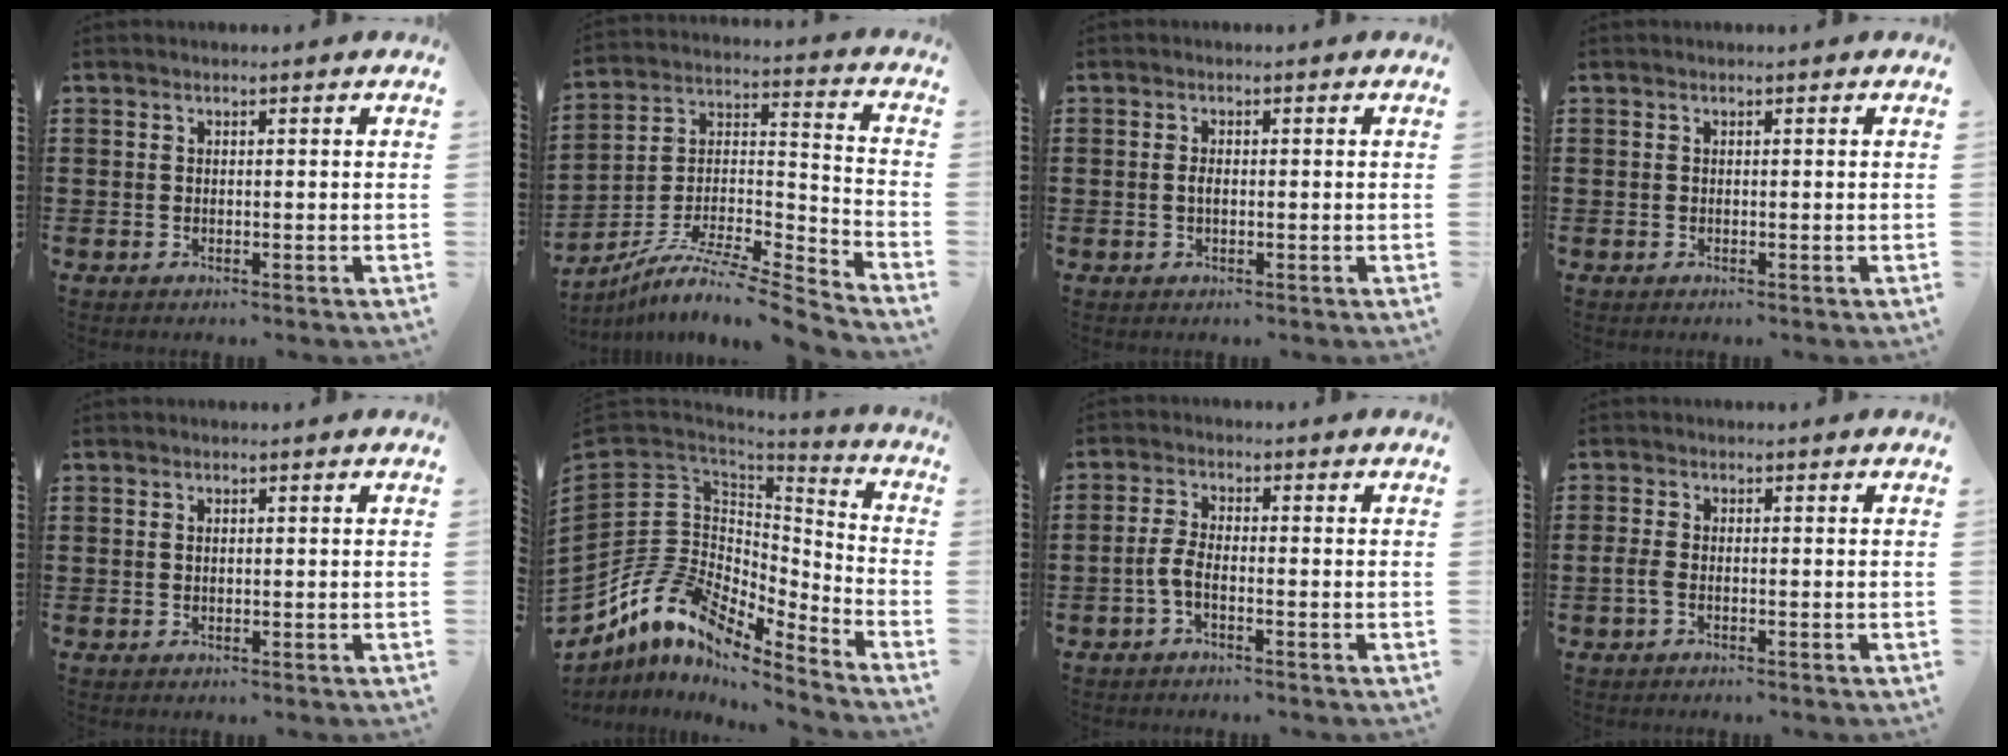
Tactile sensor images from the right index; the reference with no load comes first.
{"total": 8.9, "force": [-7.8, 1.0, 4.2], "torque": [-0.068, 0.007, -0.155]}
{"total": 1.3, "force": [-0.1, 0.6, 1.2], "torque": [-0.024, 0.001, -0.003]}
{"total": 0.0}
{"total": 0.7, "force": [0.1, 0.3, 0.6], "torque": [-0.013, 0.001, 0.002]}
{"total": 11.4, "force": [-6.8, 7.3, 5.7], "torque": [-0.161, -0.003, -0.137]}
{"total": 3.1, "force": [-1.4, 0.9, 2.6], "torque": [-0.069, -0.005, -0.031]}
{"total": 1.6, "force": [-0.9, 0.5, 1.3], "torque": [-0.033, -0.005, -0.019]}